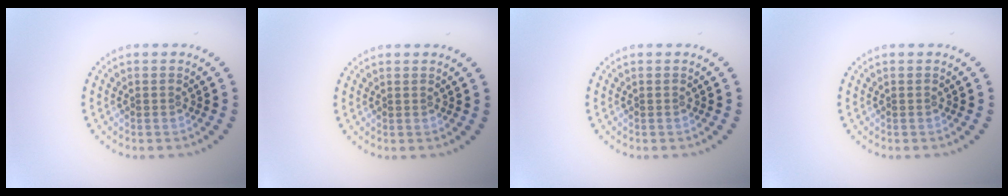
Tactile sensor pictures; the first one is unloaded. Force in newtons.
{"total": 0.0}
{"total": 0.0}
{"total": 0.0}